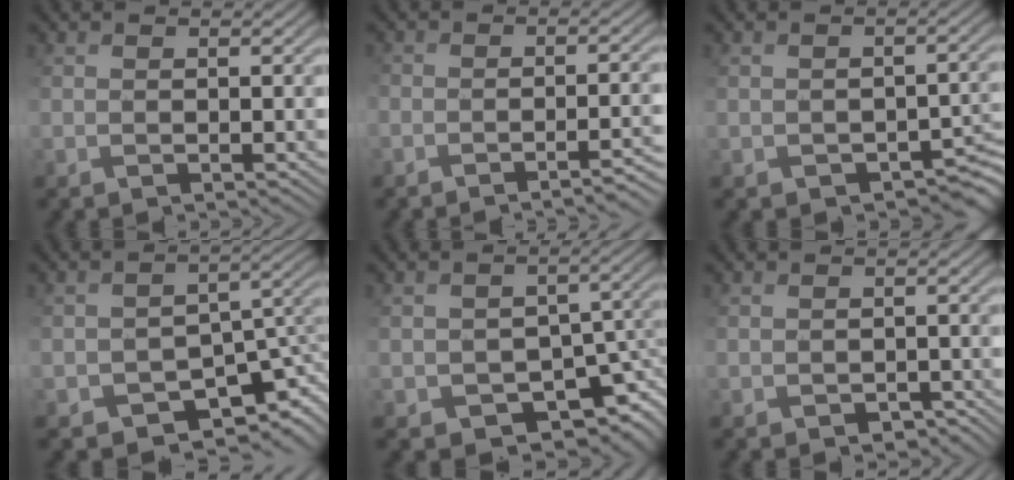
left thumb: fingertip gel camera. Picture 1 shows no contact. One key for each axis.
{"total": 5.3, "fx": -4.2, "fy": 1.5, "fz": 2.9, "tx": -0.021, "ty": 0.001, "tz": -0.039}
{"total": 5.0, "fx": -3.2, "fy": 3.3, "fz": 2.0, "tx": -0.018, "ty": -0.016, "tz": -0.041}
{"total": 9.0, "fx": -4.8, "fy": 6.2, "fz": 4.3, "tx": -0.069, "ty": -0.035, "tz": -0.056}
{"total": 8.4, "fx": -3.7, "fy": 6.2, "fz": 4.2, "tx": -0.062, "ty": -0.019, "tz": -0.042}
{"total": 2.4, "fx": -1.6, "fy": 1.7, "fz": 0.5, "tx": -0.002, "ty": -0.010, "tz": -0.026}